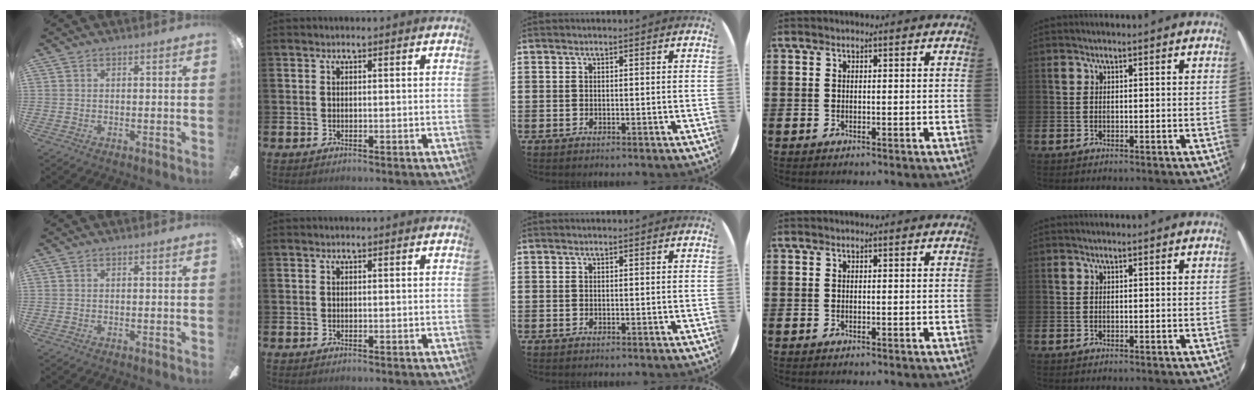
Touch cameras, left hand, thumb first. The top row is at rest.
{}